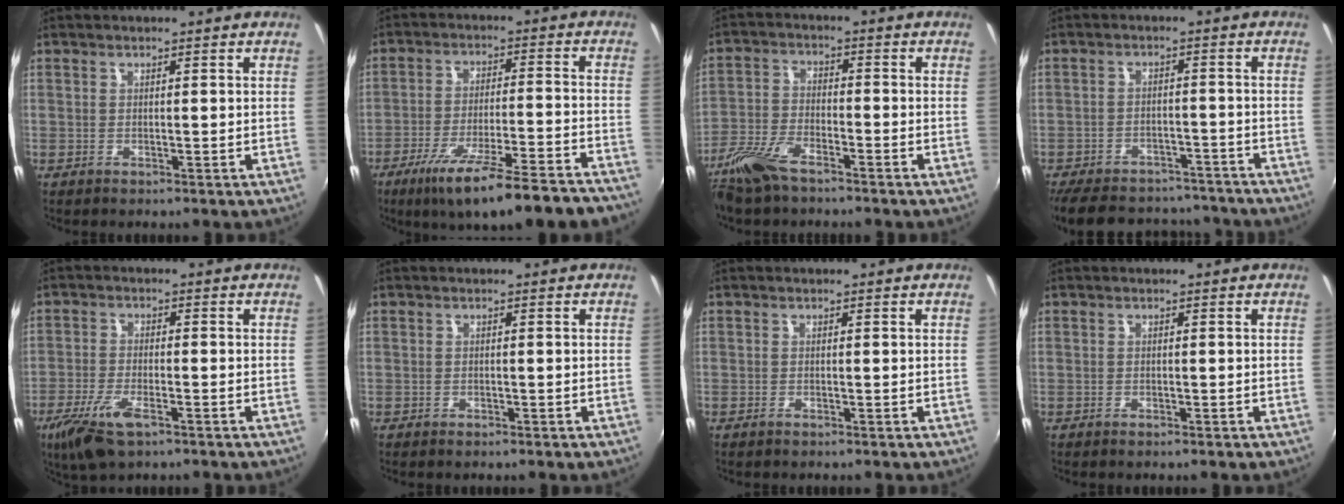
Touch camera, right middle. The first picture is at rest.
{"total": 19.3, "force": [-15.2, 2.3, 11.6], "torque": [-0.201, -0.045, -0.221]}
{"total": 9.0, "force": [-6.6, 3.0, 5.3], "torque": [-0.125, -0.008, -0.136]}
{"total": 20.7, "force": [-17.3, 8.4, 7.5], "torque": [-0.173, 0.019, -0.226]}
{"total": 8.6, "force": [-5.2, 2.8, 6.3], "torque": [-0.148, -0.025, -0.100]}
{"total": 0.8, "force": [-0.7, 0.3, 0.3], "torque": [-0.008, -0.004, -0.013]}
{"total": 0.6, "force": [-0.5, 0.1, 0.3], "torque": [-0.006, -0.003, -0.011]}
{"total": 0.6, "force": [-0.5, 0.2, 0.2], "torque": [-0.004, -0.003, -0.010]}